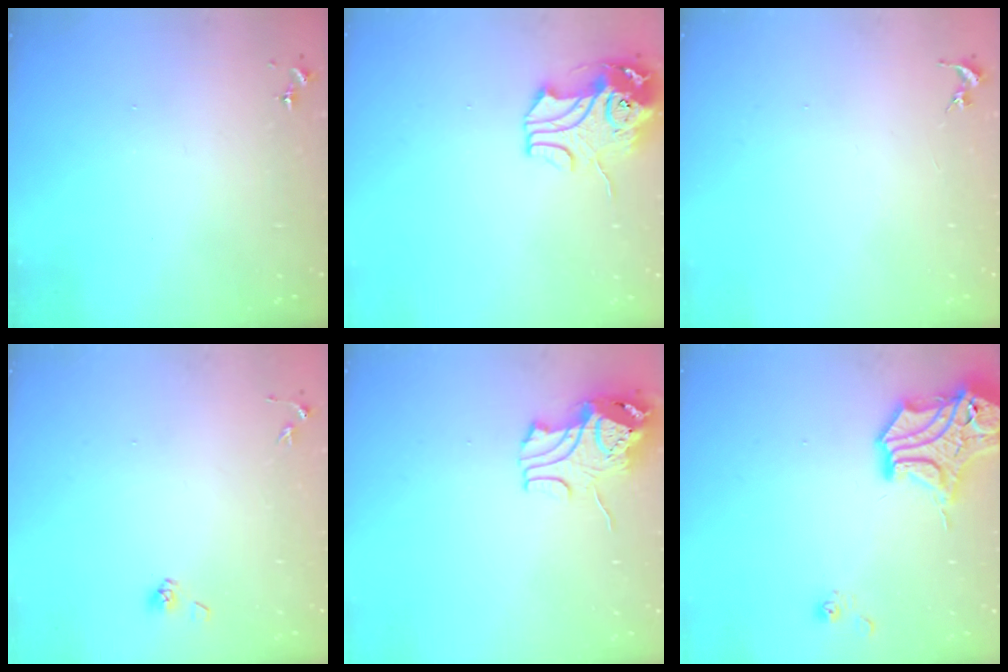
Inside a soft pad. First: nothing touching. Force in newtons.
{"total": 11.3, "press": 11.1, "slide": 1.8}
{"total": 0.0}
{"total": 3.8, "press": 3.3, "slide": 1.8}
{"total": 9.1, "press": 9.0, "slide": 1.5}
{"total": 15.0, "press": 14.7, "slide": 2.7}